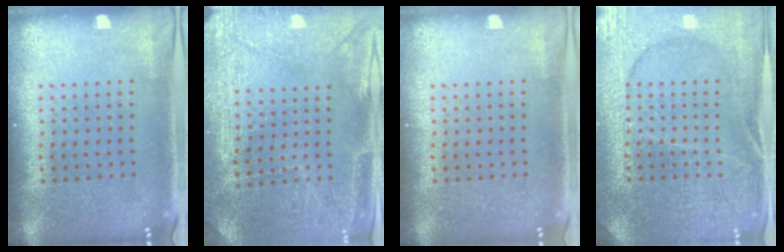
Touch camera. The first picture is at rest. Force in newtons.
{"total": 2.9, "press": 2.8, "slide": 0.5}
{"total": 0.0}
{"total": 3.4, "press": 3.4, "slide": 0.7}